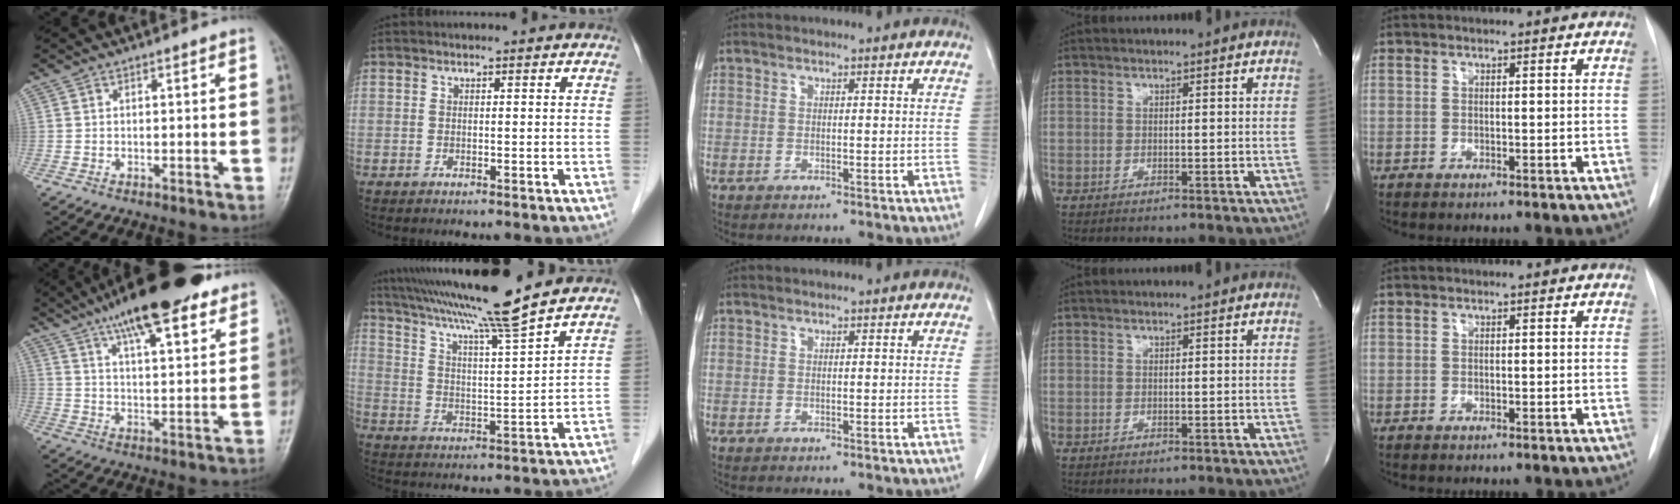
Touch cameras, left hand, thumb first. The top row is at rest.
{"thumb": {"total": 19.8, "force": [13.4, 5.6, 13.4], "torque": [-0.186, -0.034, 0.209]}, "index": {"total": 14.2, "force": [11.9, -2.2, 7.5], "torque": [-0.134, -0.004, 0.192]}}